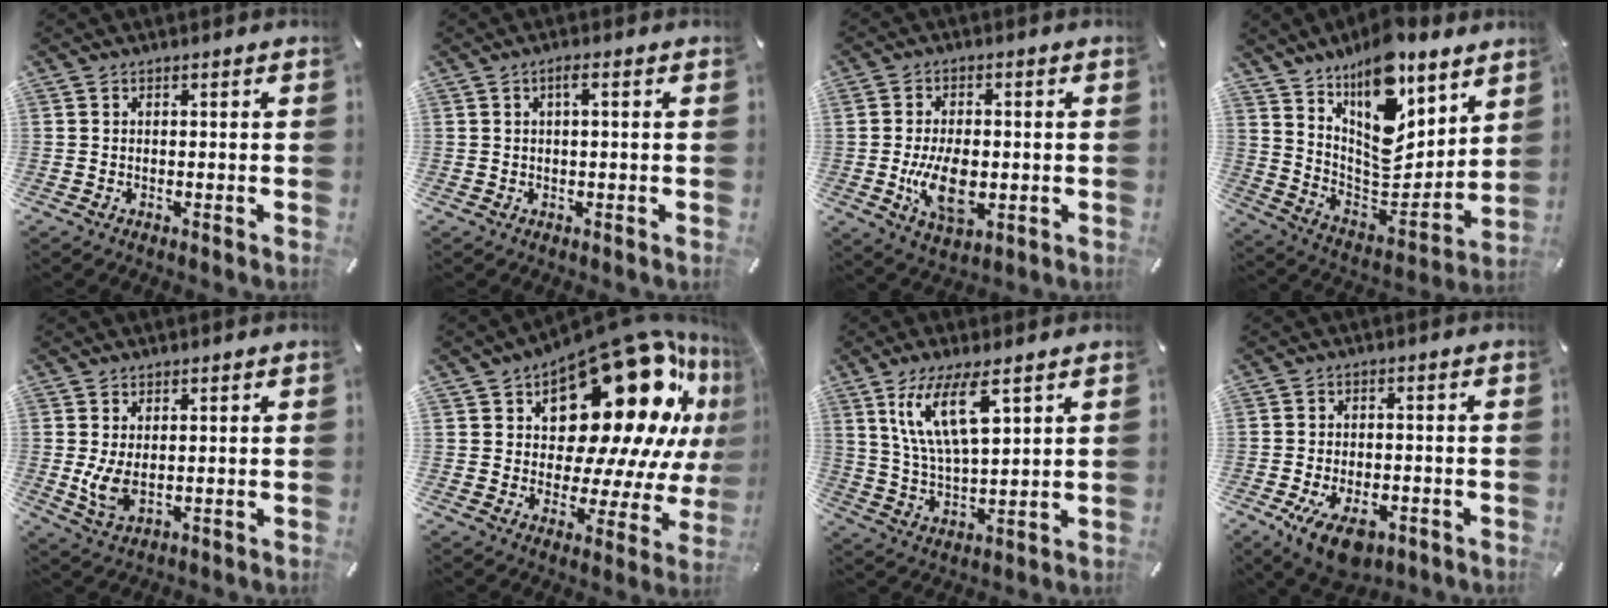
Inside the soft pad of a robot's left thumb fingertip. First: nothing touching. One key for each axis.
{"total": 2.0, "fx": 0.3, "fy": 0.1, "fz": 2.0, "tx": -0.039, "ty": 0.000, "tz": 0.004}
{"total": 11.2, "fx": -1.7, "fy": 6.4, "fz": 9.0, "tx": -0.176, "ty": -0.011, "tz": -0.026}
{"total": 15.8, "fx": 10.3, "fy": 7.9, "fz": 9.1, "tx": -0.135, "ty": -0.096, "tz": 0.186}
{"total": 6.1, "fx": 0.0, "fy": 3.4, "fz": 5.1, "tx": -0.116, "ty": -0.010, "tz": -0.002}
{"total": 26.8, "fx": 13.8, "fy": 13.4, "fz": 18.8, "tx": -0.250, "ty": -0.112, "tz": 0.241}
{"total": 13.2, "fx": 7.1, "fy": 4.2, "fz": 10.3, "tx": -0.226, "ty": -0.010, "tz": 0.125}
{"total": 8.7, "fx": -4.2, "fy": 4.8, "fz": 5.9, "tx": -0.104, "ty": 0.011, "tz": -0.069}